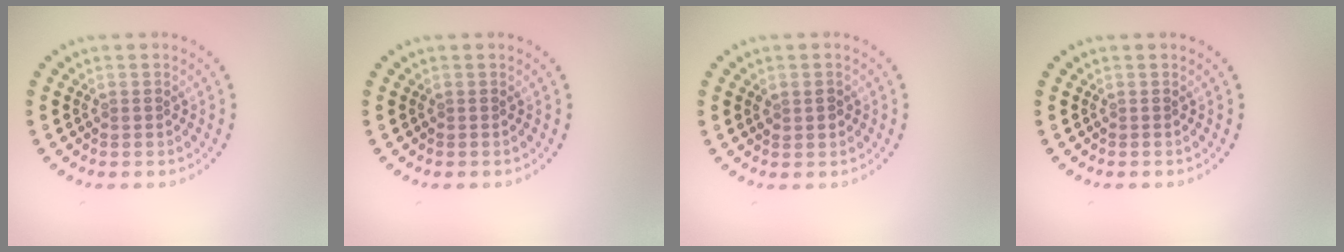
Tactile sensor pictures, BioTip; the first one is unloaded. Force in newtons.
{"total": 0.0}
{"total": 1.4, "press": 1.3, "slide": 0.4}
{"total": 0.0}